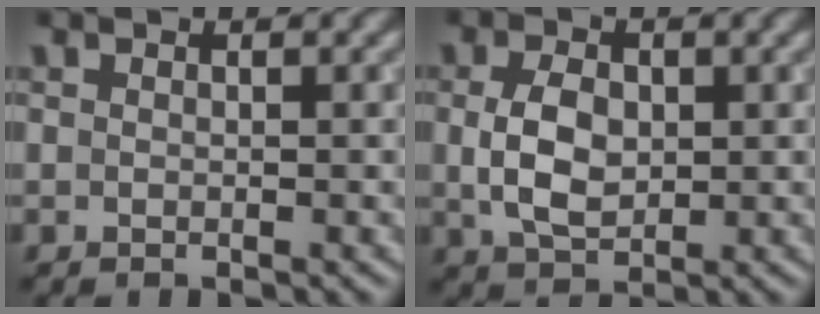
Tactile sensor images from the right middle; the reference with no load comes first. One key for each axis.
{"total": 4.2, "fx": 0.1, "fy": 2.8, "fz": 3.2, "tx": -0.069, "ty": 0.000, "tz": 0.003}